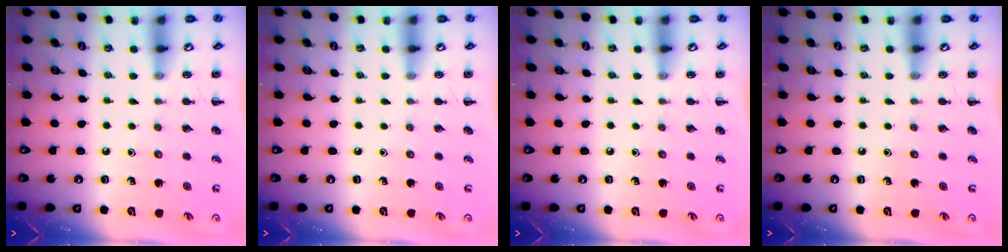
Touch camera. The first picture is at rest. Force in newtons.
{"total": 0.0}
{"total": 0.0}
{"total": 0.0}